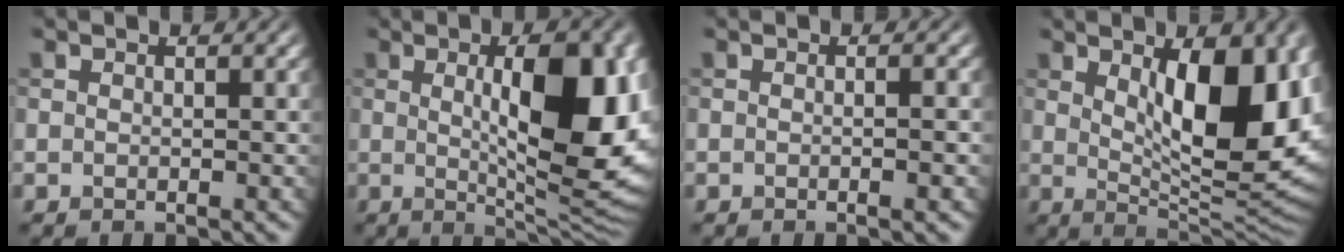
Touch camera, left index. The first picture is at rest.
{"total": 12.7, "force": [1.4, 4.1, 11.9], "torque": [-0.156, -0.001, 0.026]}
{"total": 2.2, "force": [-0.1, 0.8, 2.1], "torque": [-0.008, -0.002, -0.011]}
{"total": 12.0, "force": [2.4, 4.8, 10.7], "torque": [-0.141, -0.010, 0.043]}